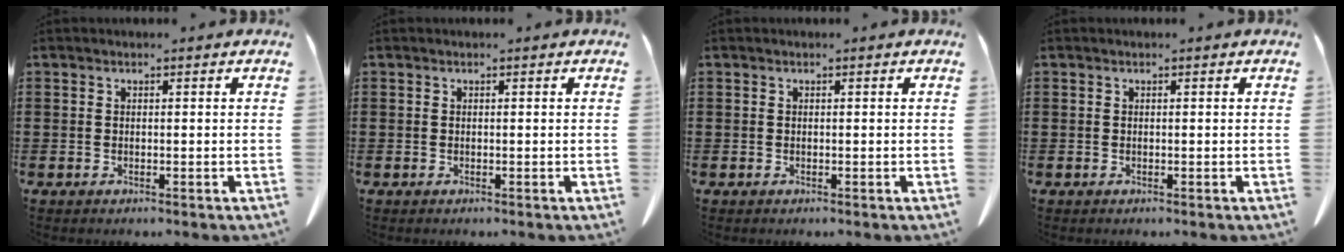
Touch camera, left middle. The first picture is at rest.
{"total": 0.0}
{"total": 0.0}
{"total": 0.0}